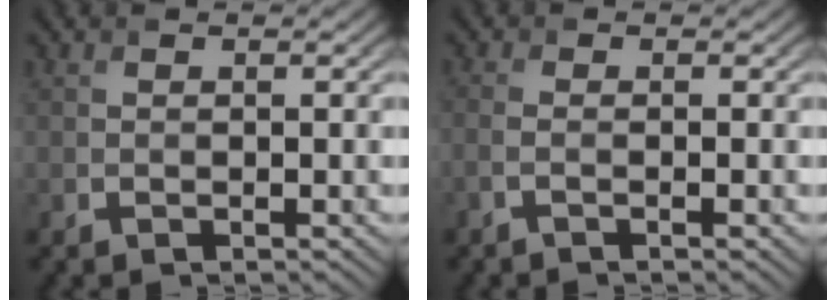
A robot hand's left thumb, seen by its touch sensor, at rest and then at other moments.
{"total": 1.8, "force": [-0.8, 0.4, 1.6], "torque": [-0.033, 0.004, -0.024]}